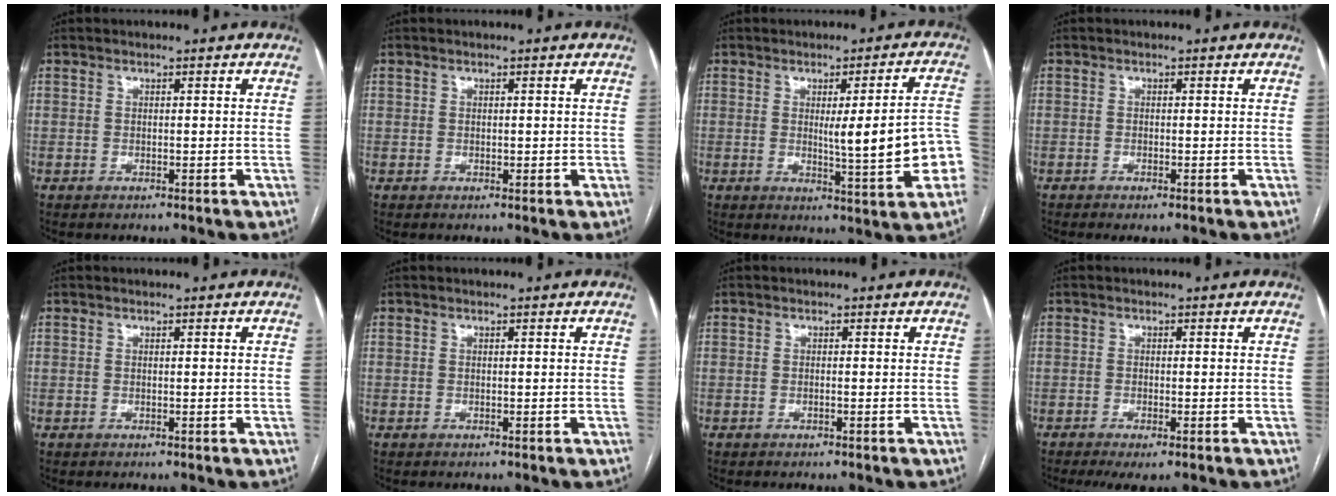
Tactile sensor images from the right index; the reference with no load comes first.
{"total": 0.8, "force": [0.1, 0.7, 0.5], "torque": [-0.005, 0.002, 0.003]}
{"total": 11.5, "force": [-1.5, 1.6, 11.3], "torque": [-0.136, 0.010, -0.015]}
{"total": 1.0, "force": [-0.7, 0.0, 0.7], "torque": [-0.013, -0.003, -0.011]}
{"total": 0.0}
{"total": 0.0}
{"total": 0.0}
{"total": 3.1, "force": [-1.9, 0.6, 2.3], "torque": [-0.037, -0.008, -0.029]}